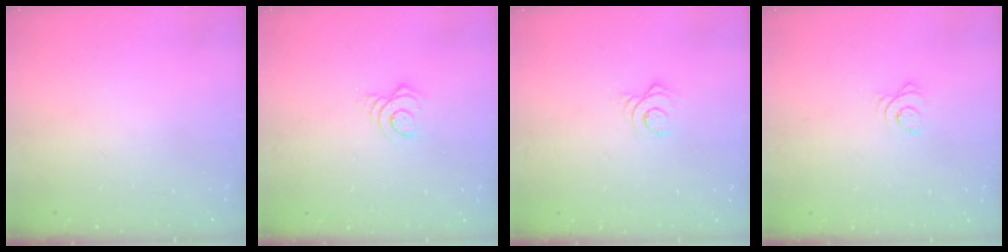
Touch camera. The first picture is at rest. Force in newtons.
{"total": 5.5, "press": 5.5, "slide": 0.7}
{"total": 3.5, "press": 3.5, "slide": 0.2}
{"total": 2.4, "press": 2.4, "slide": 0.3}